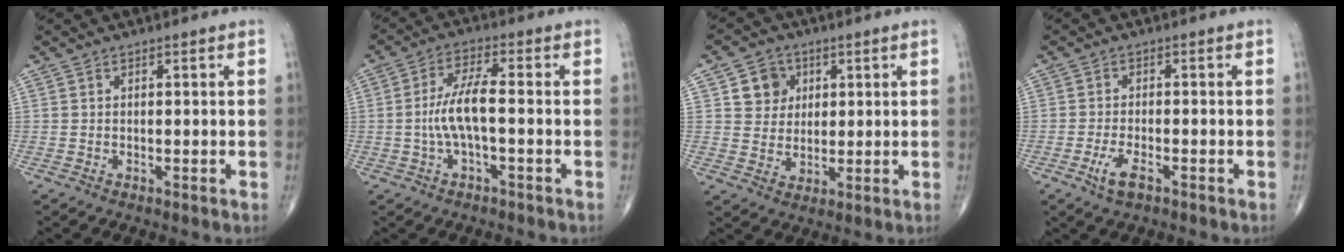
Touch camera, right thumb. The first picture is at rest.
{"total": 7.2, "force": [-1.0, 1.8, 6.9], "torque": [-0.152, 0.021, -0.023]}
{"total": 6.9, "force": [2.3, 6.1, 2.1], "torque": [-0.005, -0.006, 0.041]}
{"total": 3.9, "force": [-2.0, 1.4, 3.0], "torque": [-0.064, 0.005, -0.035]}